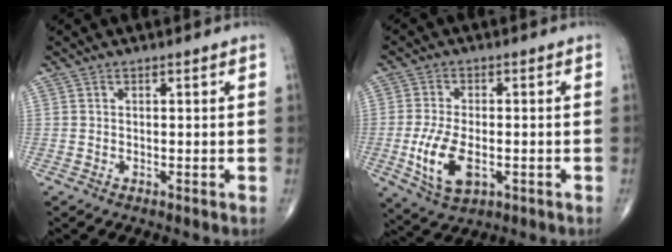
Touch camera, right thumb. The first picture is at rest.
{"total": 9.6, "force": [-2.4, 5.1, 7.8], "torque": [-0.155, -0.005, -0.035]}